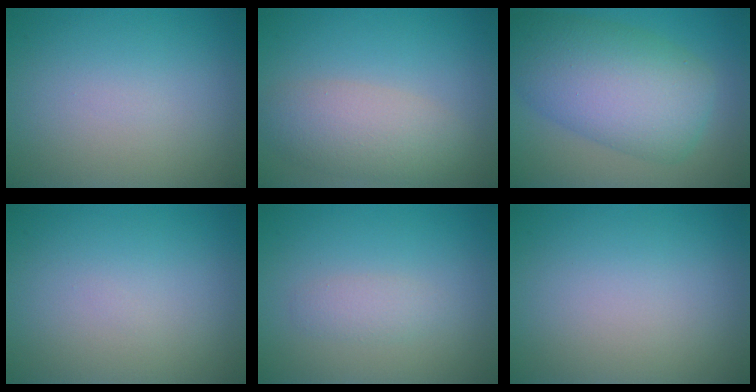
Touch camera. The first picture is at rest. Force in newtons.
{"total": 4.5, "press": 4.5, "slide": 0.2}
{"total": 9.8, "press": 9.8, "slide": 0.2}
{"total": 0.0}
{"total": 1.4, "press": 1.4, "slide": 0.1}
{"total": 0.0}